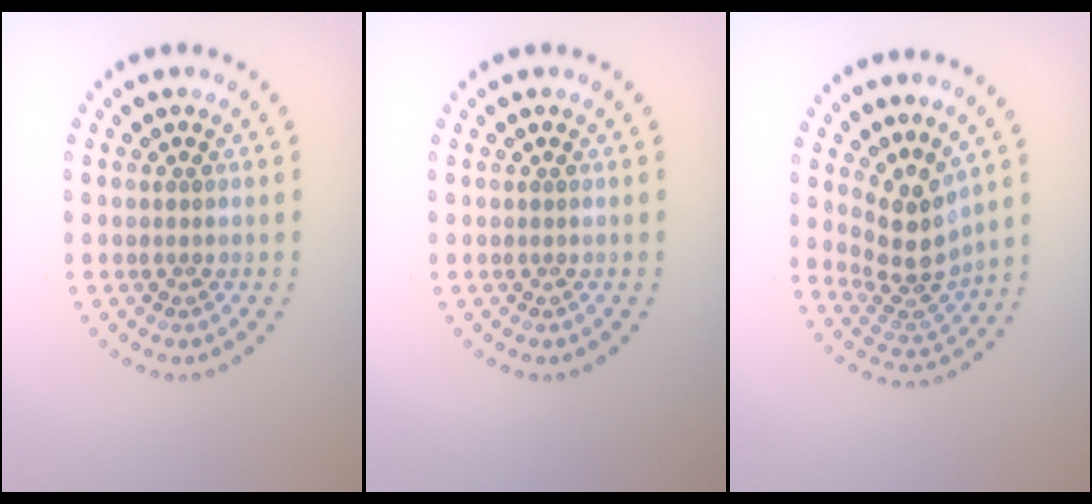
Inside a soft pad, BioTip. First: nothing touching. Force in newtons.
{"total": 0.0}
{"total": 4.0, "press": 3.1, "slide": 2.5}